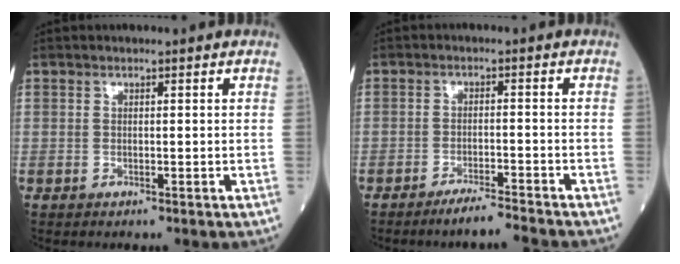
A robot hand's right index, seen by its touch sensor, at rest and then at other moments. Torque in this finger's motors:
{"motor_torque": [-0.40, -0.31, 0.04, 0.00]}